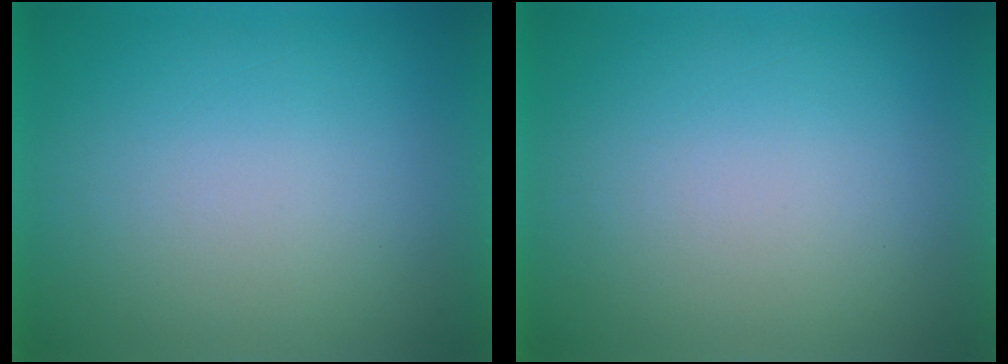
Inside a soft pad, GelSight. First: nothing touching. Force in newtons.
{"total": 0.0}